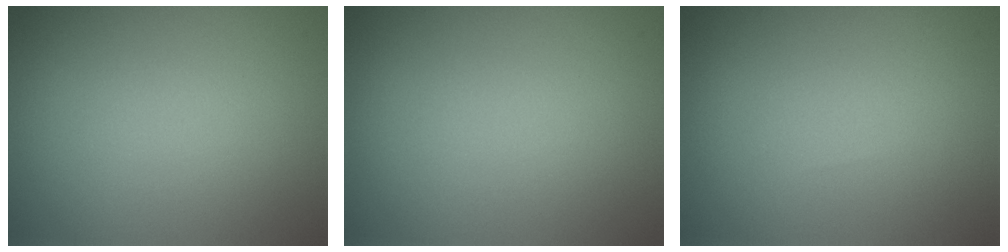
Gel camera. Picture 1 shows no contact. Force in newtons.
{"total": 0.0}
{"total": 0.0}